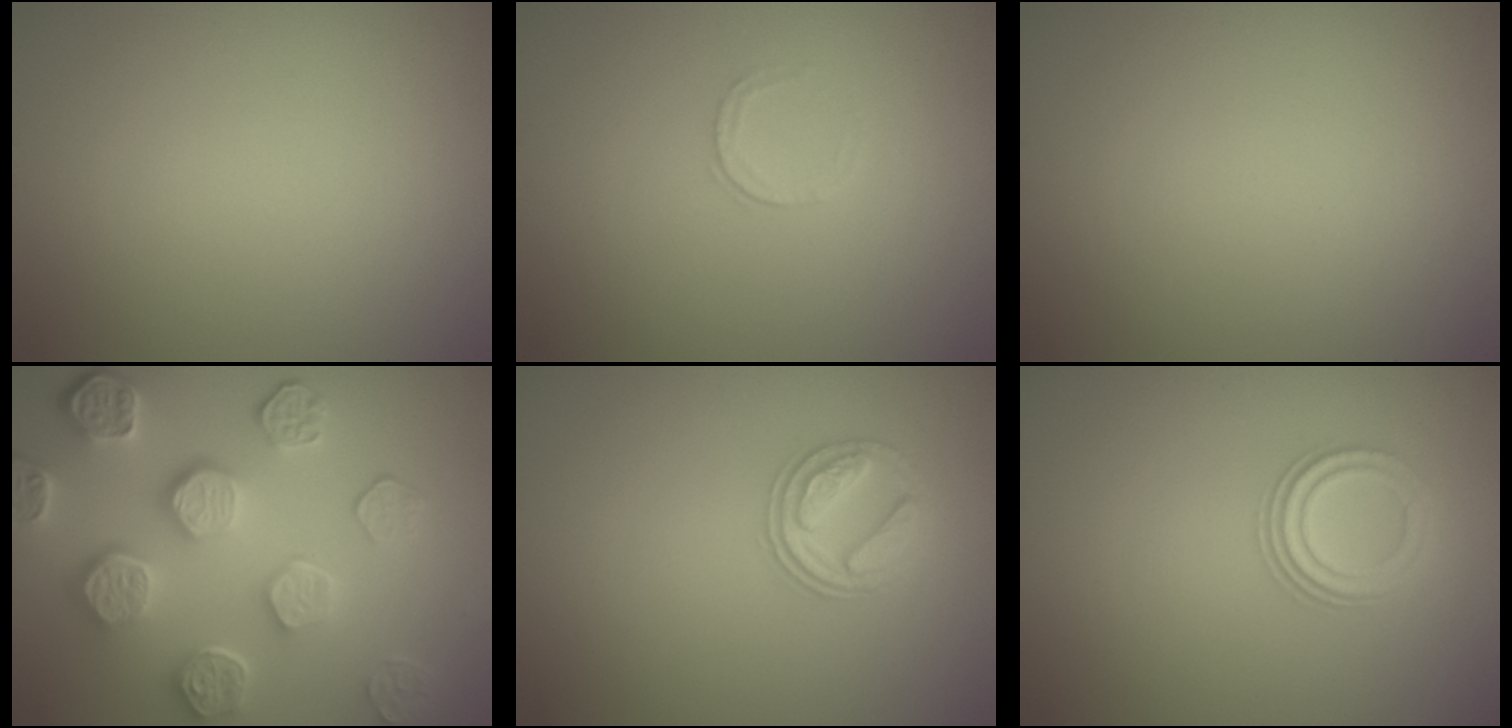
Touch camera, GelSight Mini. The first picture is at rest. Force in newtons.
{"total": 0.7, "press": 0.5, "slide": 0.5}
{"total": 0.0}
{"total": 8.1, "press": 6.1, "slide": 5.3}
{"total": 2.6, "press": 2.5, "slide": 0.7}
{"total": 2.6, "press": 2.3, "slide": 1.2}